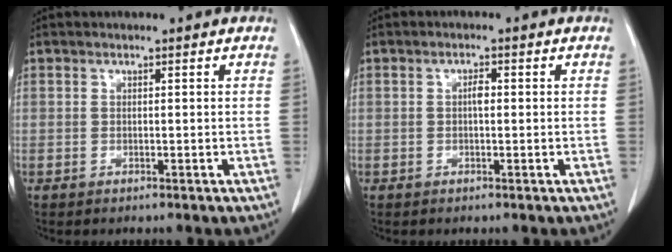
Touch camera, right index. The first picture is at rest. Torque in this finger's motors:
{"motor_torque": [0.19, 0.10, 0.04, 0.03]}